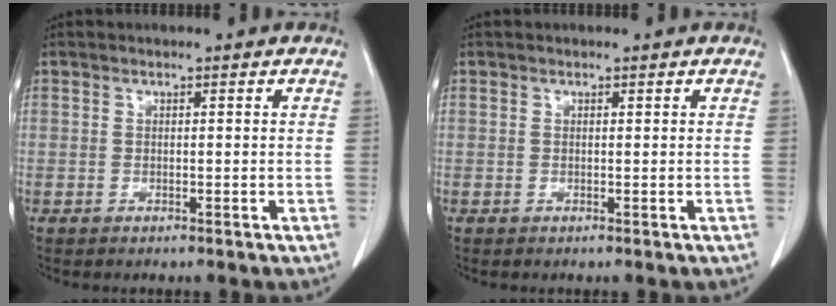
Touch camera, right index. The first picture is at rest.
{"total": 0.0}